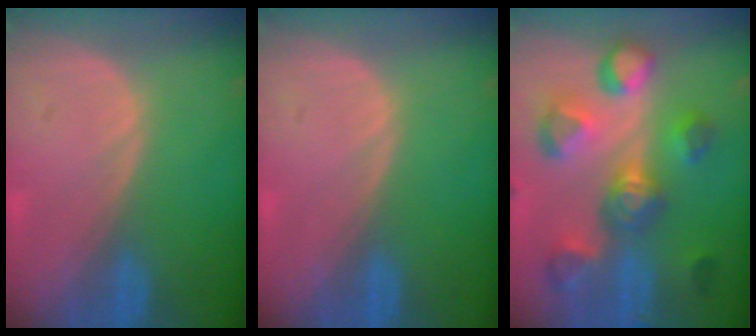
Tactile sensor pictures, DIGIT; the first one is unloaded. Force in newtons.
{"total": 0.0}
{"total": 10.1, "press": 9.8, "slide": 2.4}